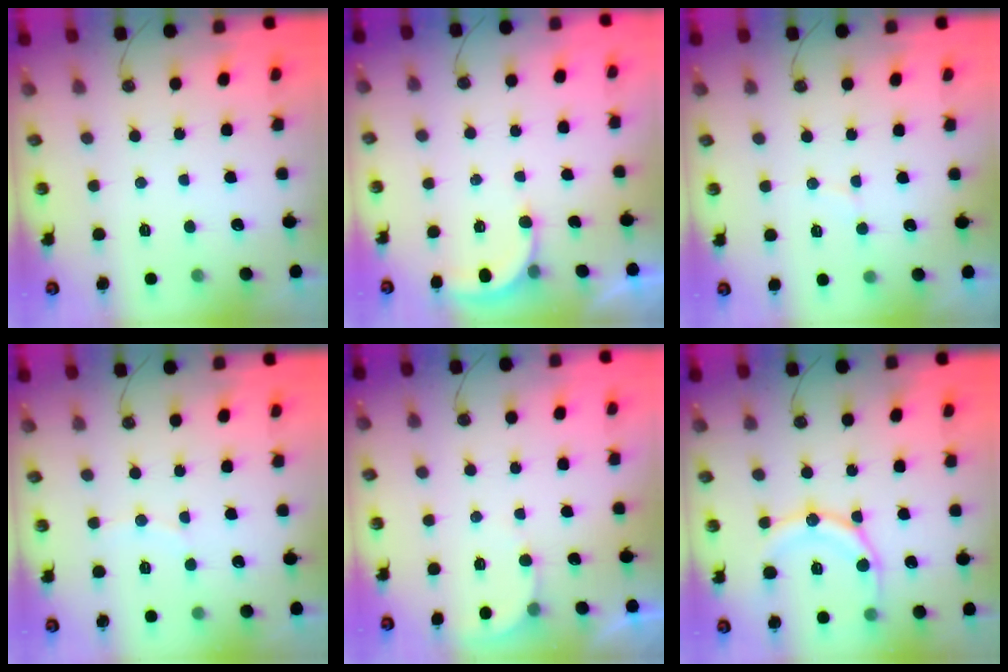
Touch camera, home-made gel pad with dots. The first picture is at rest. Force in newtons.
{"total": 3.3, "press": 3.3, "slide": 0.3}
{"total": 5.1, "press": 4.9, "slide": 1.3}
{"total": 4.8, "press": 4.8, "slide": 0.5}
{"total": 2.9, "press": 2.9, "slide": 0.3}
{"total": 14.4, "press": 14.3, "slide": 1.5}